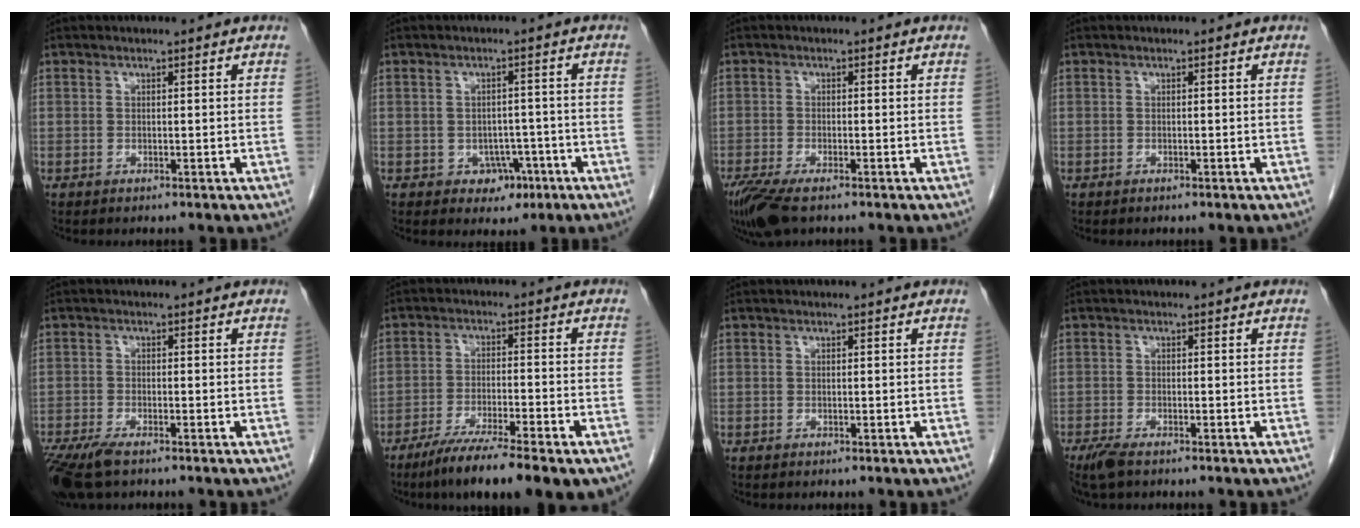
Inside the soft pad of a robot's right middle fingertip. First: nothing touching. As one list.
[{"total": 3.9, "force": [-1.8, 3.1, 1.7], "torque": [-0.011, 0.008, -0.015]}, {"total": 6.3, "force": [-4.4, 1.6, 4.2], "torque": [-0.082, -0.018, -0.078]}, {"total": 0.0}, {"total": 7.0, "force": [-5.1, 1.9, 4.4], "torque": [-0.083, -0.017, -0.089]}, {"total": 13.2, "force": [-9.4, 1.4, 9.2], "torque": [-0.134, -0.028, -0.149]}, {"total": 0.0}, {"total": 3.6, "force": [-2.7, 0.9, 2.2], "torque": [-0.051, -0.010, -0.047]}]